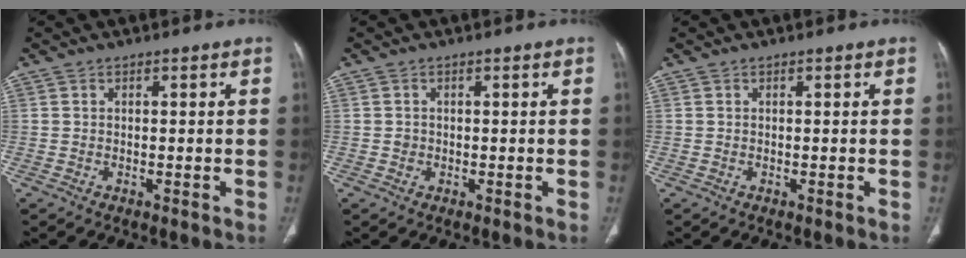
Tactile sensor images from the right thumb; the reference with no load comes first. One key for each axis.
{"total": 0.8, "fx": 0.0, "fy": 0.7, "fz": 0.3, "tx": -0.001, "ty": 0.002, "tz": 0.001}
{"total": 0.0}